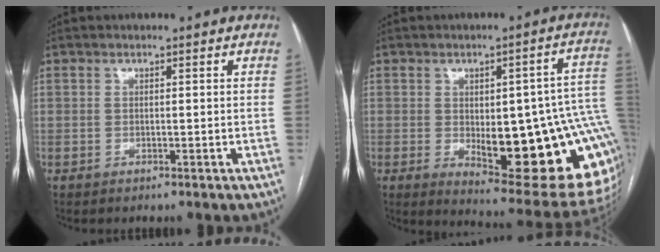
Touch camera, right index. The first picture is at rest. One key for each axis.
{"total": 23.8, "fx": -2.9, "fy": 6.6, "fz": 22.7, "tx": -0.200, "ty": 0.011, "tz": -0.014}